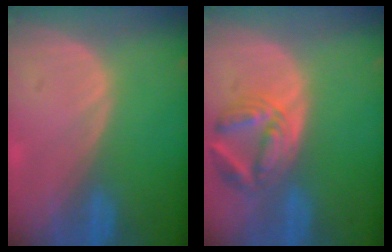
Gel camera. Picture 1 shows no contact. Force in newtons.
{"total": 6.5, "press": 6.4, "slide": 1.3}